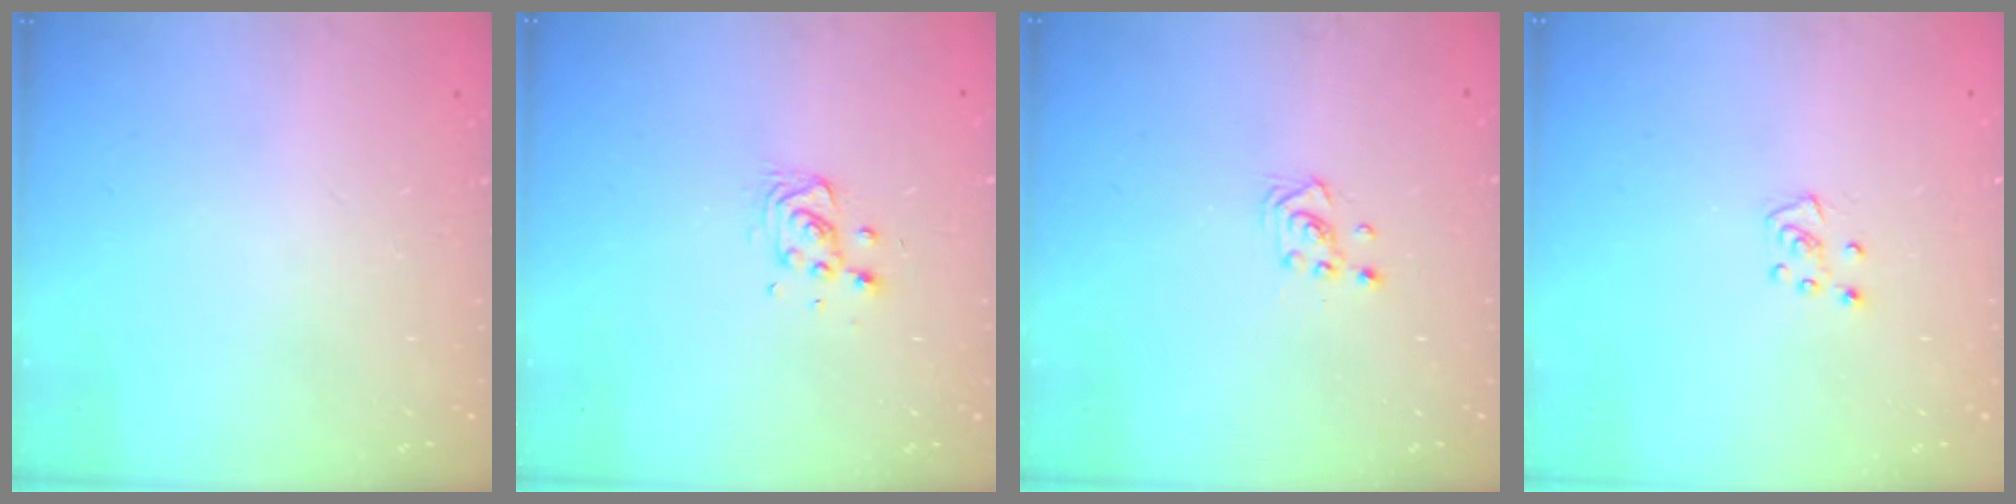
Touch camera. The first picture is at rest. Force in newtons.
{"total": 7.3, "press": 7.1, "slide": 2.0}
{"total": 2.8, "press": 2.8, "slide": 0.3}
{"total": 3.7, "press": 3.6, "slide": 0.4}